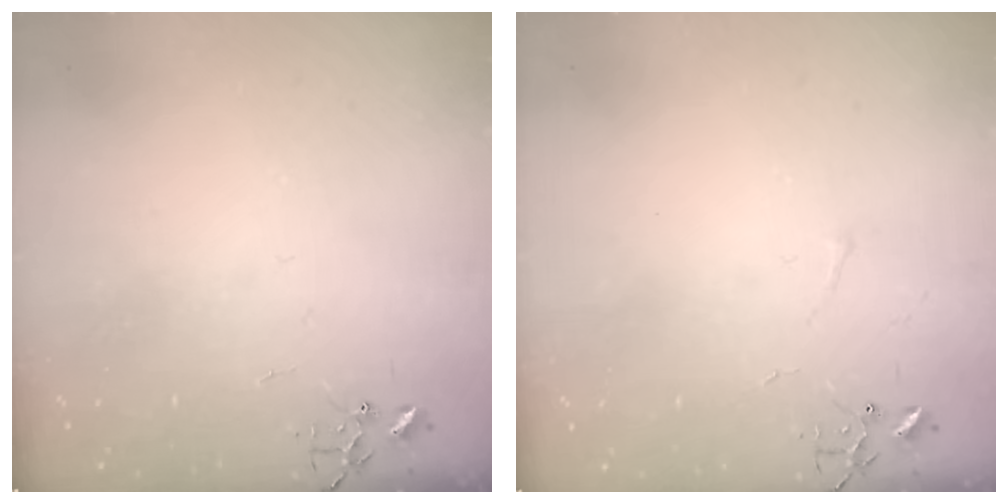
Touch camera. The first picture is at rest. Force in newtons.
{"total": 2.7, "press": 2.7, "slide": 0.4}